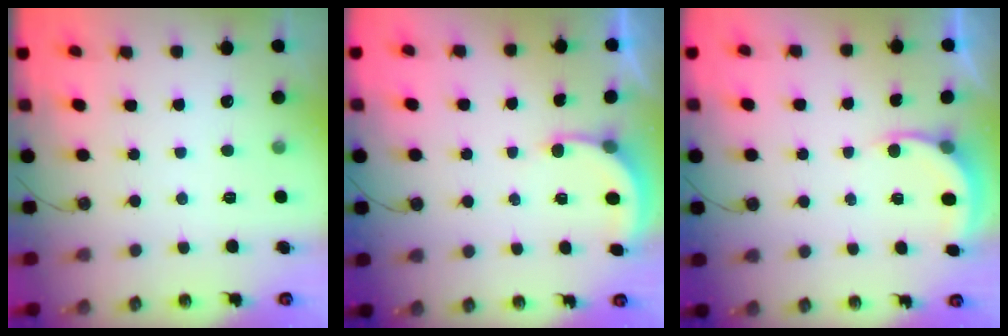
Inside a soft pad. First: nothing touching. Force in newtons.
{"total": 2.9, "press": 2.9, "slide": 0.2}
{"total": 4.2, "press": 4.1, "slide": 0.3}